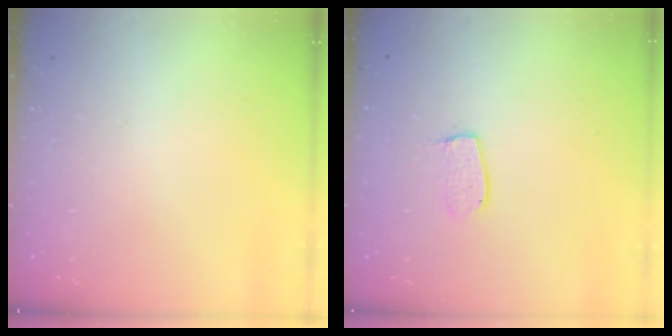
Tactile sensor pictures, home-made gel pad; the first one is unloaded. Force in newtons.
{"total": 6.5, "press": 6.5, "slide": 0.5}